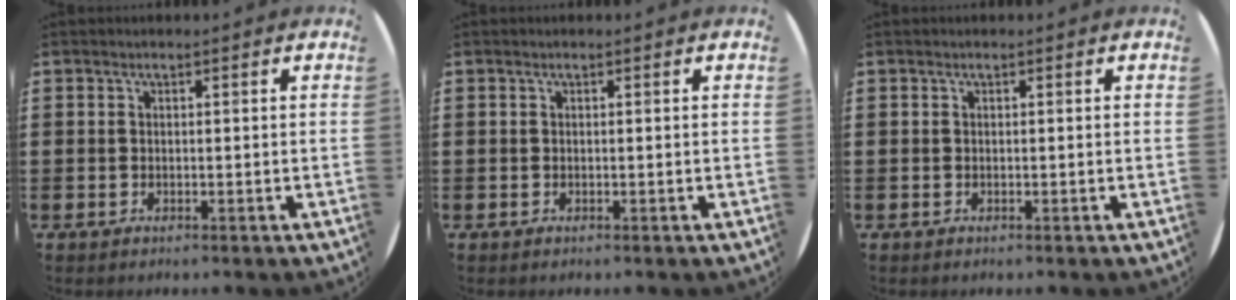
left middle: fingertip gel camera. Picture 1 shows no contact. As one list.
[{"total": 0.0}, {"total": 0.0}]